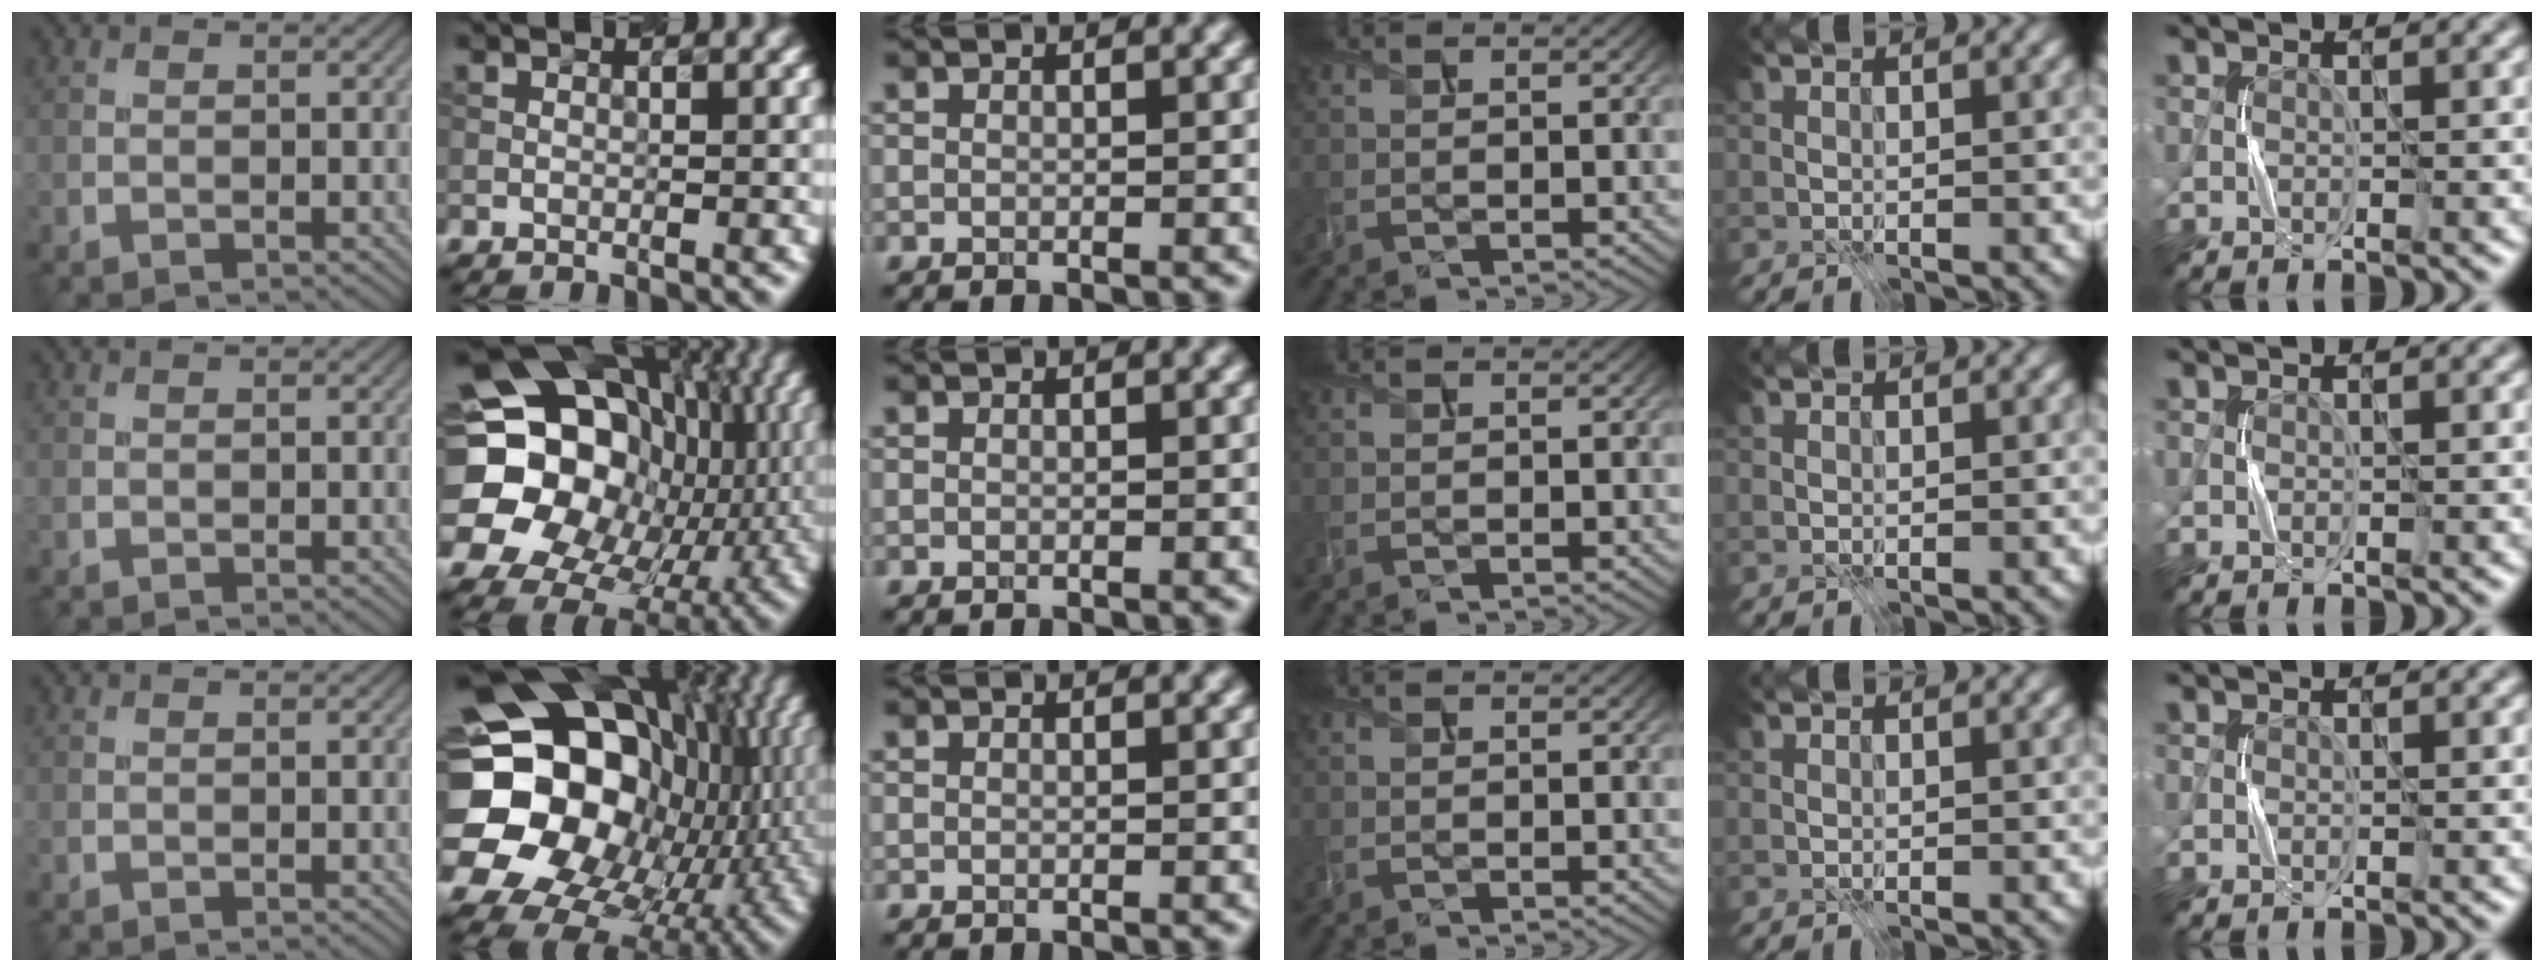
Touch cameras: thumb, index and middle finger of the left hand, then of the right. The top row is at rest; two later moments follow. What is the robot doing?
{"motion": "press", "object": "joystick"}